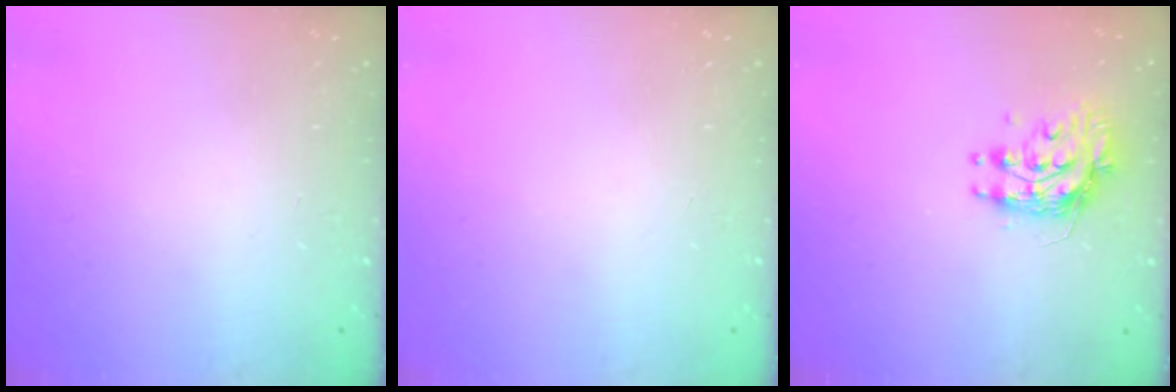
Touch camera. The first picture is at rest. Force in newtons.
{"total": 0.0}
{"total": 9.2, "press": 9.2, "slide": 0.7}